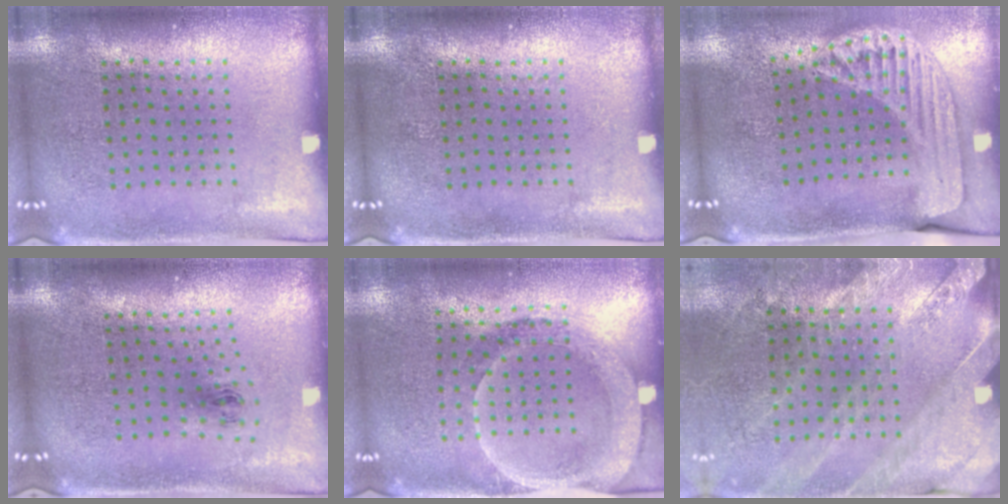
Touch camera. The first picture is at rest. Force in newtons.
{"total": 0.0}
{"total": 1.7, "press": 1.5, "slide": 0.7}
{"total": 1.0, "press": 0.4, "slide": 0.9}
{"total": 1.9, "press": 1.7, "slide": 0.9}
{"total": 2.5, "press": 2.3, "slide": 1.0}